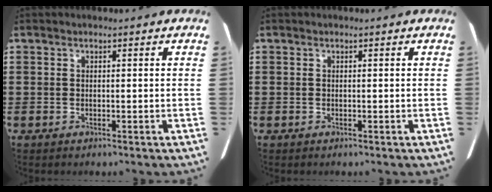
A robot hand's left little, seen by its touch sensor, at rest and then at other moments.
{"total": 0.0}